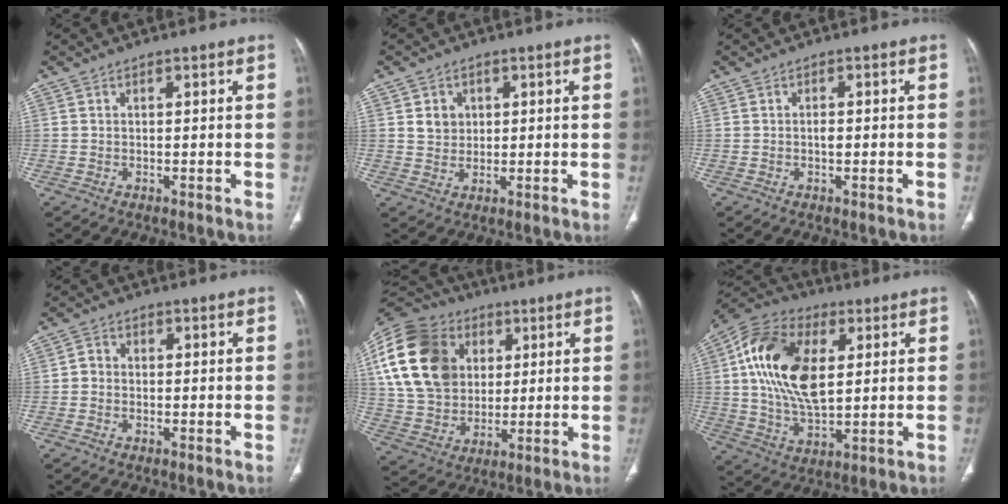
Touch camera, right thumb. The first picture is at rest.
{"total": 3.7, "force": [1.2, 3.2, 1.4], "torque": [-0.006, -0.005, 0.023]}
{"total": 1.7, "force": [-0.3, 0.6, 1.6], "torque": [-0.029, -0.001, -0.006]}
{"total": 2.1, "force": [-0.4, 1.8, 0.9], "torque": [-0.007, 0.008, -0.013]}
{"total": 24.5, "force": [6.4, 18.7, 14.5], "torque": [-0.292, 0.021, 0.121]}
{"total": 19.1, "force": [3.9, 10.7, 15.4], "torque": [-0.282, 0.000, 0.065]}